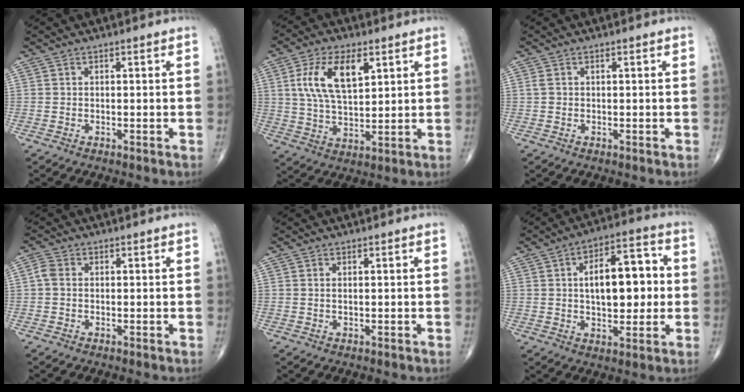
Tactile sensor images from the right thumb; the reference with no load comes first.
{"total": 12.1, "force": [4.3, 5.8, 9.7], "torque": [-0.177, -0.011, 0.083]}
{"total": 0.9, "force": [0.3, 0.6, 0.6], "torque": [-0.016, 0.008, 0.010]}
{"total": 2.1, "force": [0.0, 1.6, 1.4], "torque": [-0.026, 0.005, -0.006]}
{"total": 0.6, "force": [0.2, 0.2, 0.5], "torque": [-0.014, 0.002, 0.005]}
{"total": 14.3, "force": [1.4, 7.3, 12.2], "torque": [-0.155, 0.019, 0.021]}